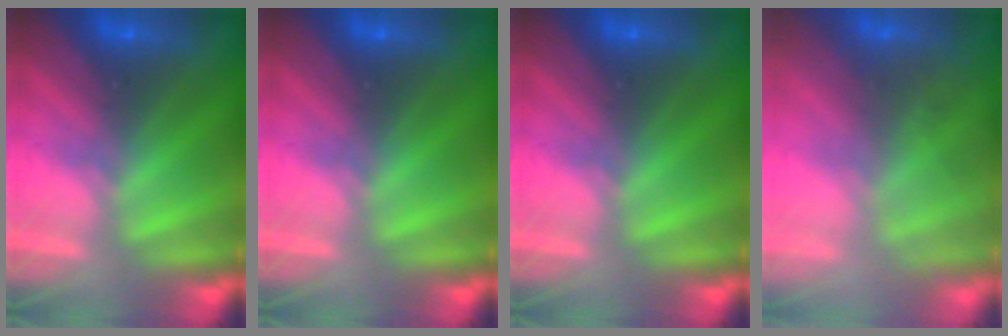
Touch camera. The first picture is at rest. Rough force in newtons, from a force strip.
{"total": 0.0}
{"total": 0.0}
{"total": 7.0}